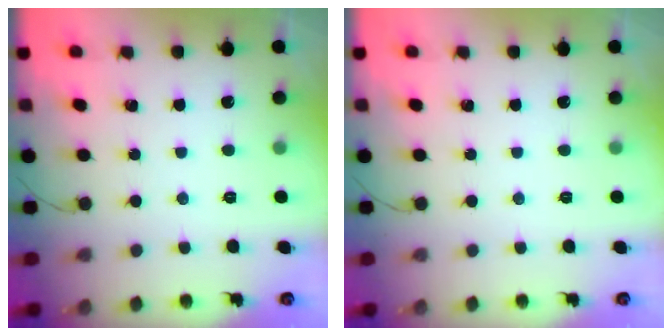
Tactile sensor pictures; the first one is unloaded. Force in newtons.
{"total": 0.0}